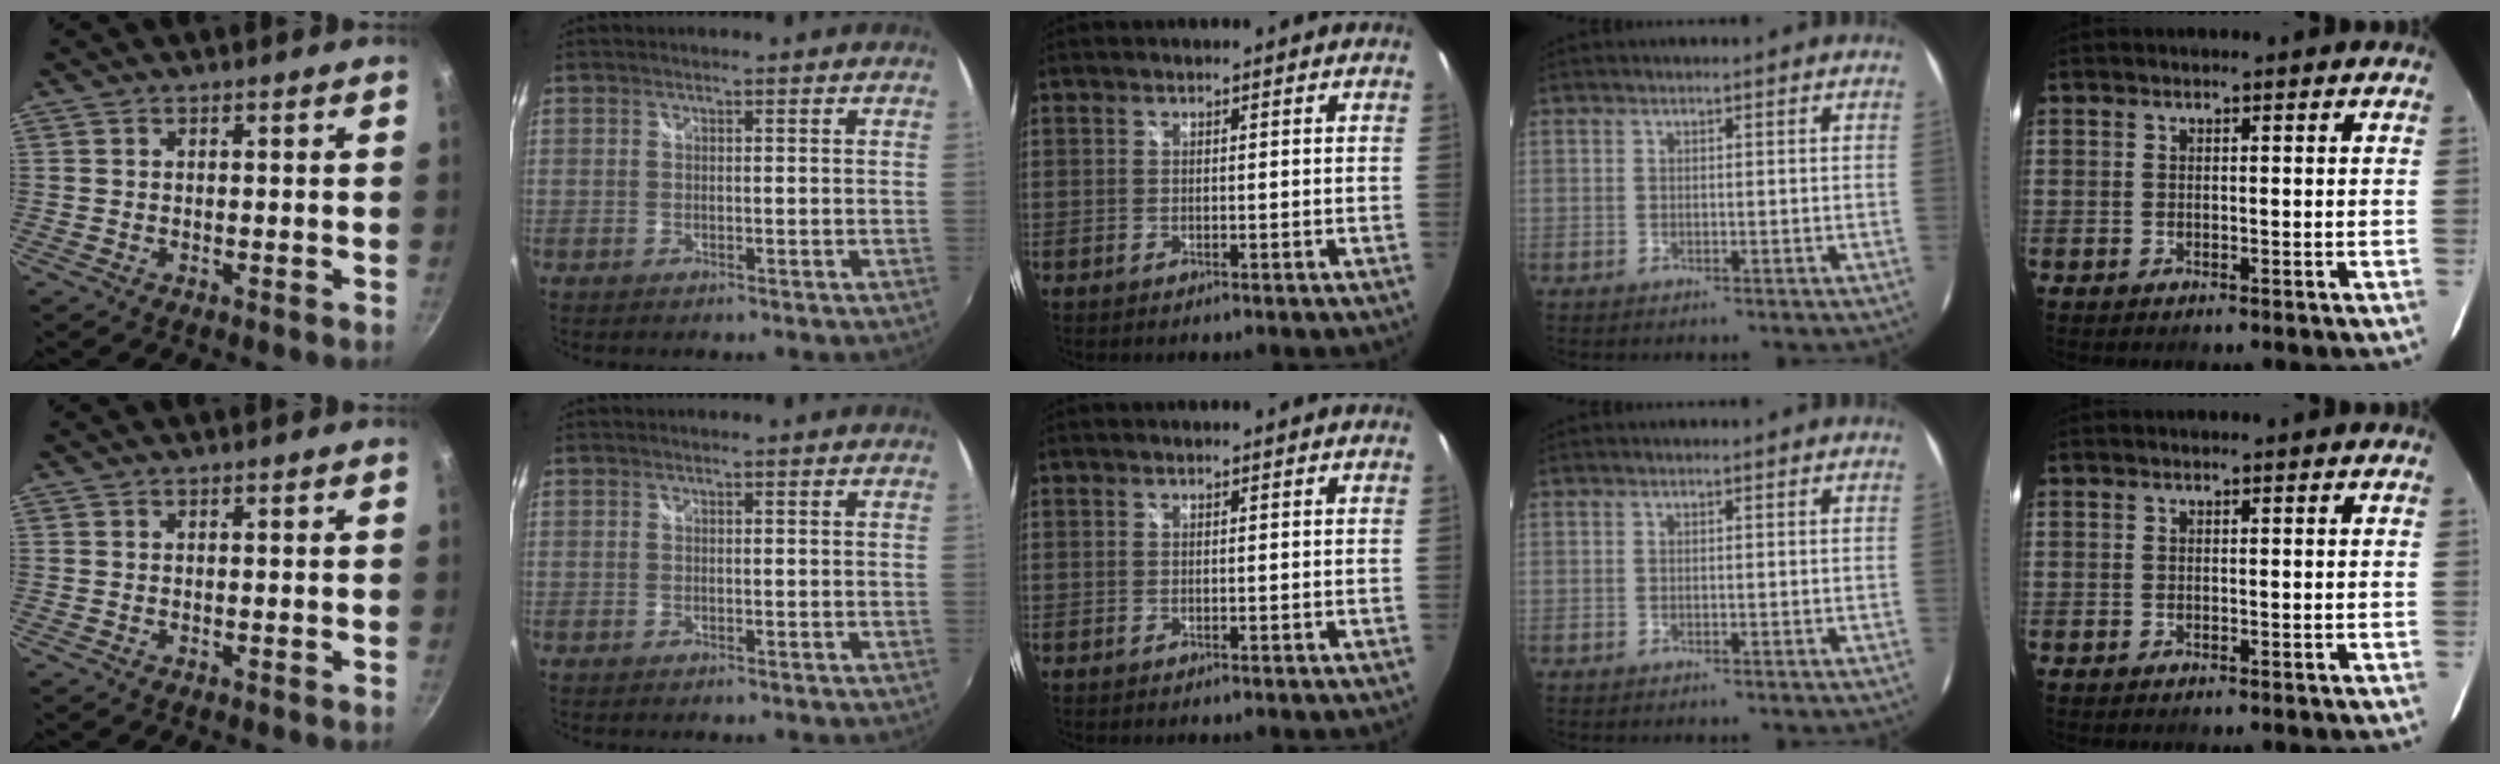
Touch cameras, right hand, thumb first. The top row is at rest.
{}